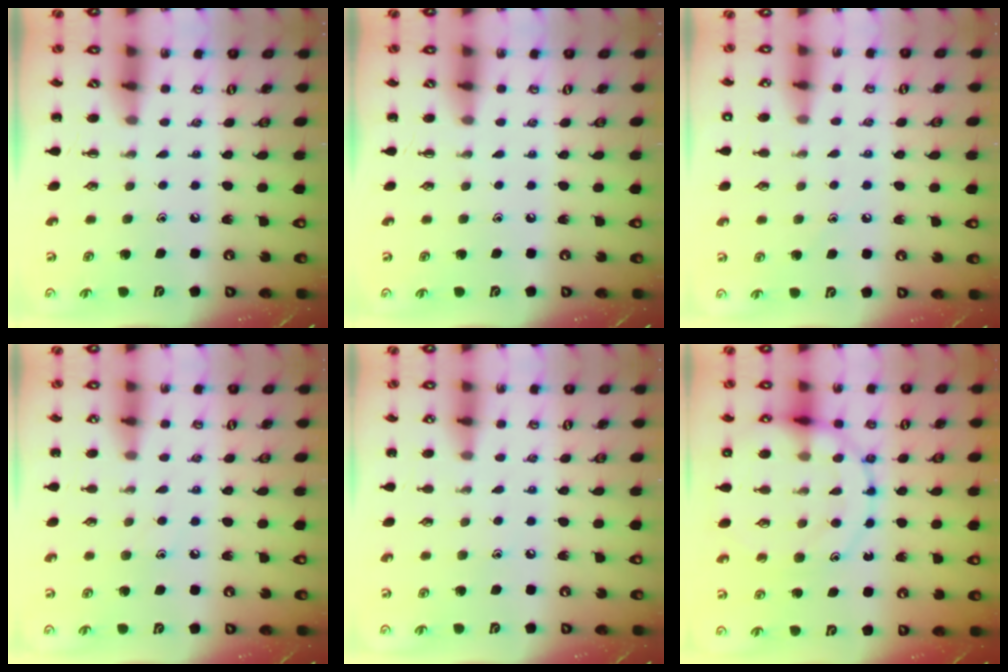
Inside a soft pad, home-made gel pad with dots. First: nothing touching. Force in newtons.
{"total": 0.0}
{"total": 7.9, "press": 7.5, "slide": 2.5}
{"total": 6.1, "press": 6.0, "slide": 1.2}
{"total": 4.1, "press": 4.0, "slide": 1.1}
{"total": 18.4, "press": 18.2, "slide": 2.3}